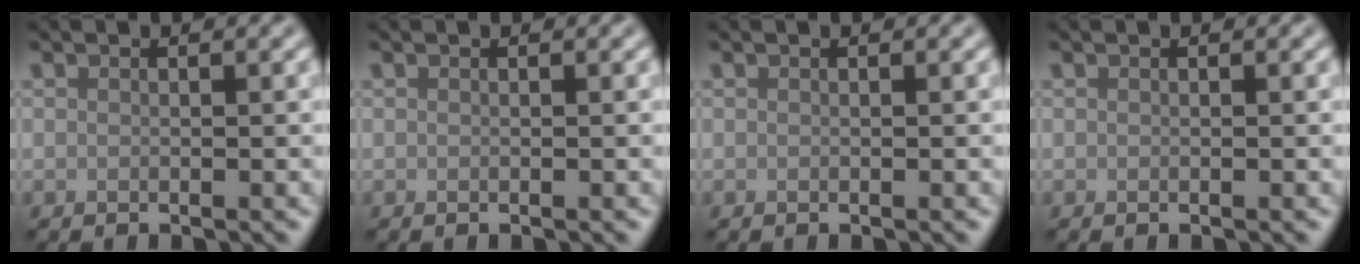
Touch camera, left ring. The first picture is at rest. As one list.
[{"total": 0.0}, {"total": 0.0}, {"total": 0.0}]